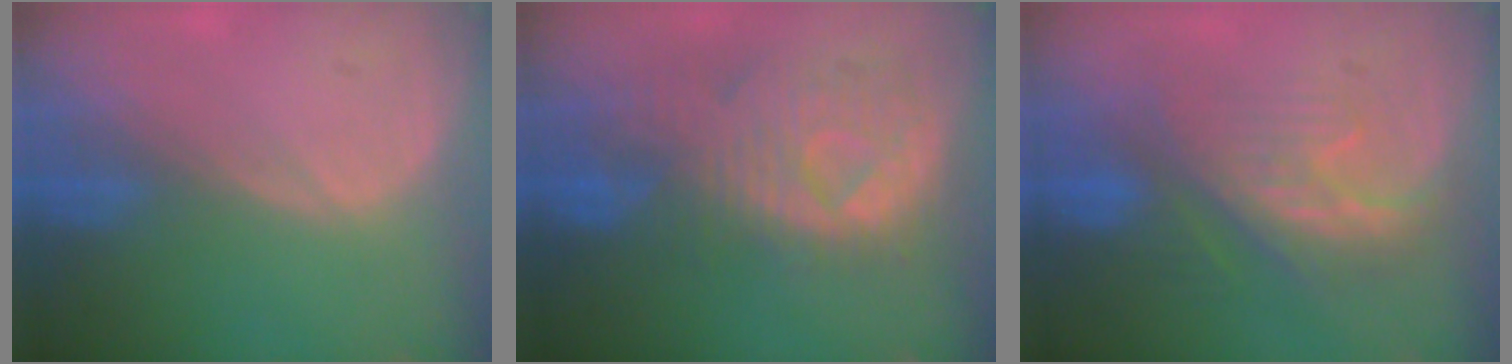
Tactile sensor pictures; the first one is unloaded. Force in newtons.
{"total": 10.9, "press": 9.6, "slide": 5.2}
{"total": 8.5, "press": 8.3, "slide": 1.9}